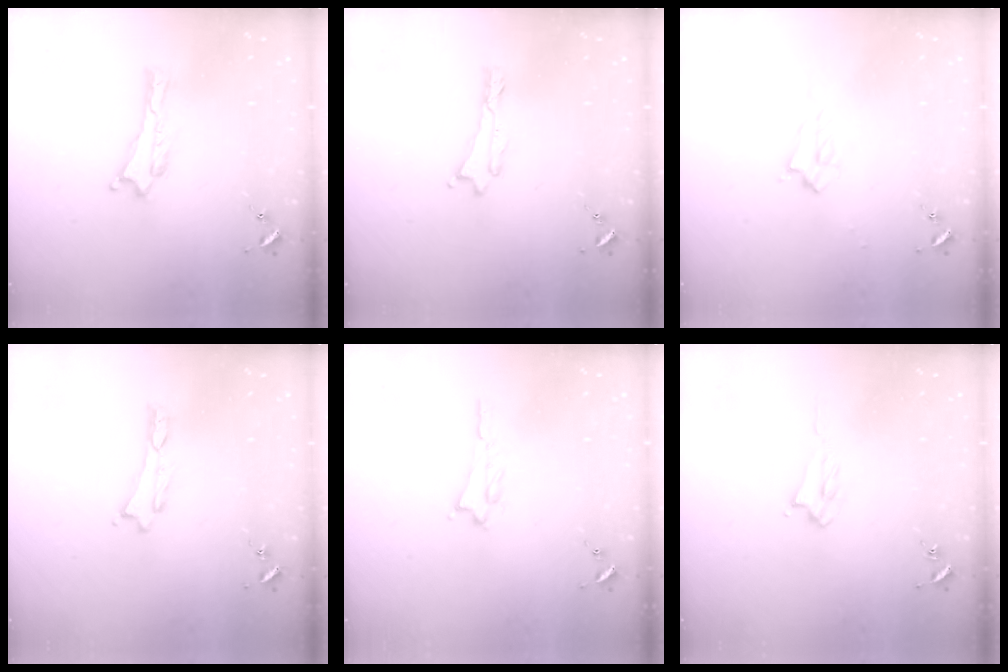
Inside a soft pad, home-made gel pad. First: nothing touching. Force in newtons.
{"total": 0.0}
{"total": 1.7, "press": 1.6, "slide": 0.2}
{"total": 0.0}
{"total": 1.1, "press": 1.1, "slide": 0.2}
{"total": 2.1, "press": 2.0, "slide": 0.3}